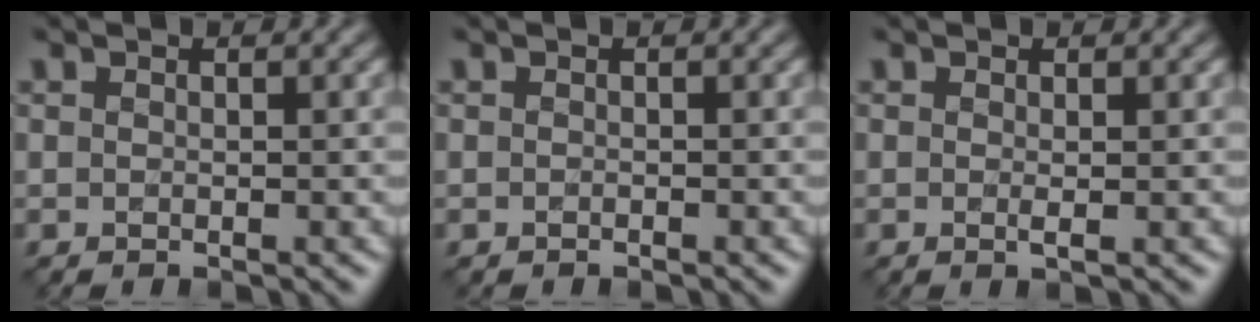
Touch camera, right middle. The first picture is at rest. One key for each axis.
{"total": 0.0}
{"total": 0.6, "fx": 0.1, "fy": 0.0, "fz": 0.6, "tx": -0.012, "ty": -0.001, "tz": 0.000}